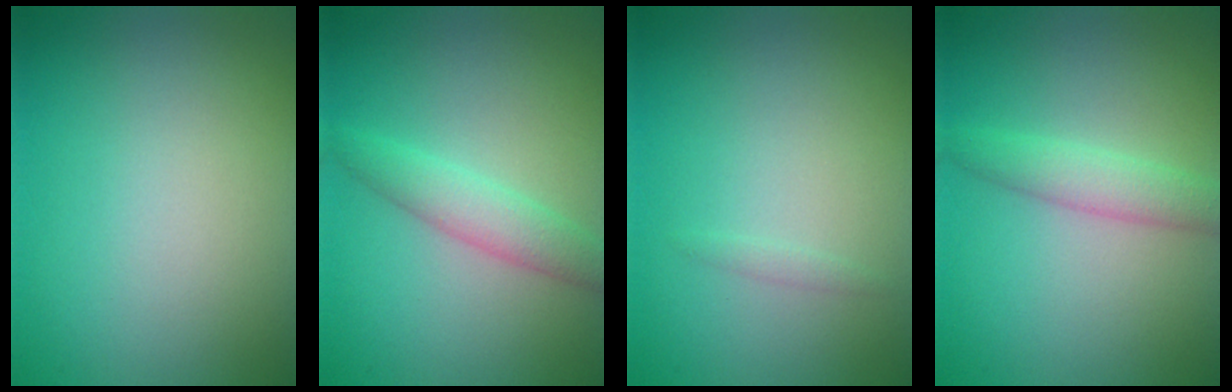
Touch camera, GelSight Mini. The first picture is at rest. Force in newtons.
{"total": 2.7, "press": 2.7, "slide": 0.1}
{"total": 0.6, "press": 0.6, "slide": 0.0}
{"total": 2.6, "press": 2.6, "slide": 0.0}